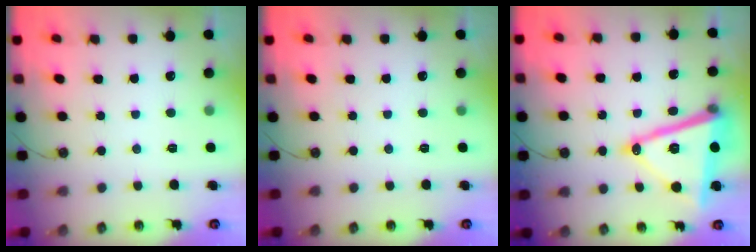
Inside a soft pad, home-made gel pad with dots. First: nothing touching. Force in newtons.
{"total": 0.0}
{"total": 19.7, "press": 19.3, "slide": 3.6}